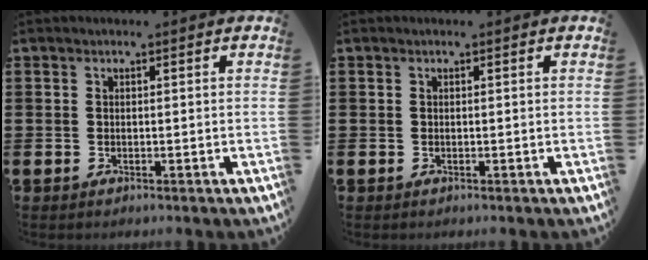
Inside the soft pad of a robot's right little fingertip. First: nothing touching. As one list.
[{"total": 0.0}]